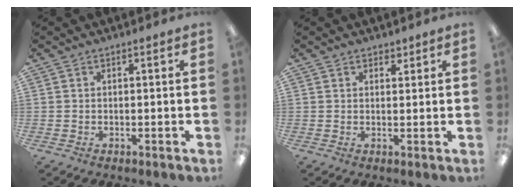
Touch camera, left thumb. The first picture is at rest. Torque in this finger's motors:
{"motor_torque": [-0.13, -0.02, -0.42, 0.09, -0.02]}